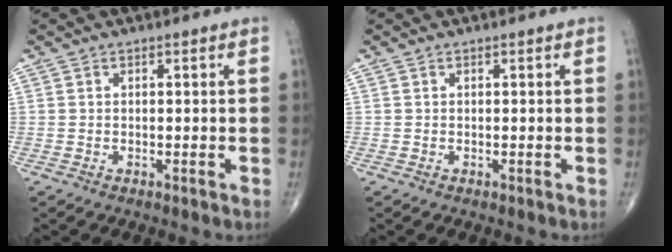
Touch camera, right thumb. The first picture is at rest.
{"total": 0.0}